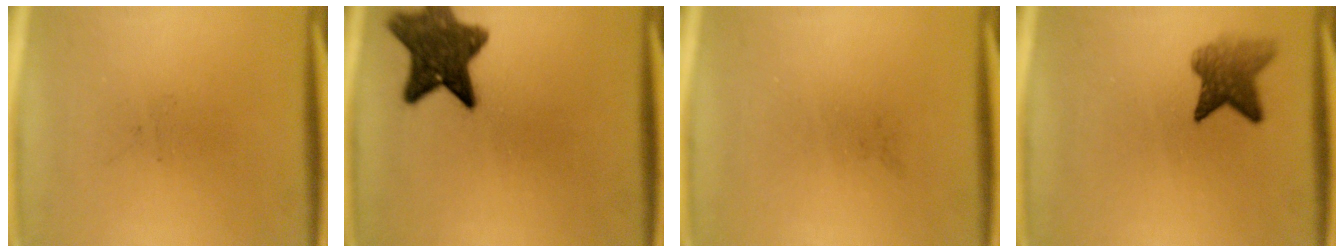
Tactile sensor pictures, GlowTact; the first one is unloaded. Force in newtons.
{"total": 9.9}
{"total": 0.0}
{"total": 5.0}